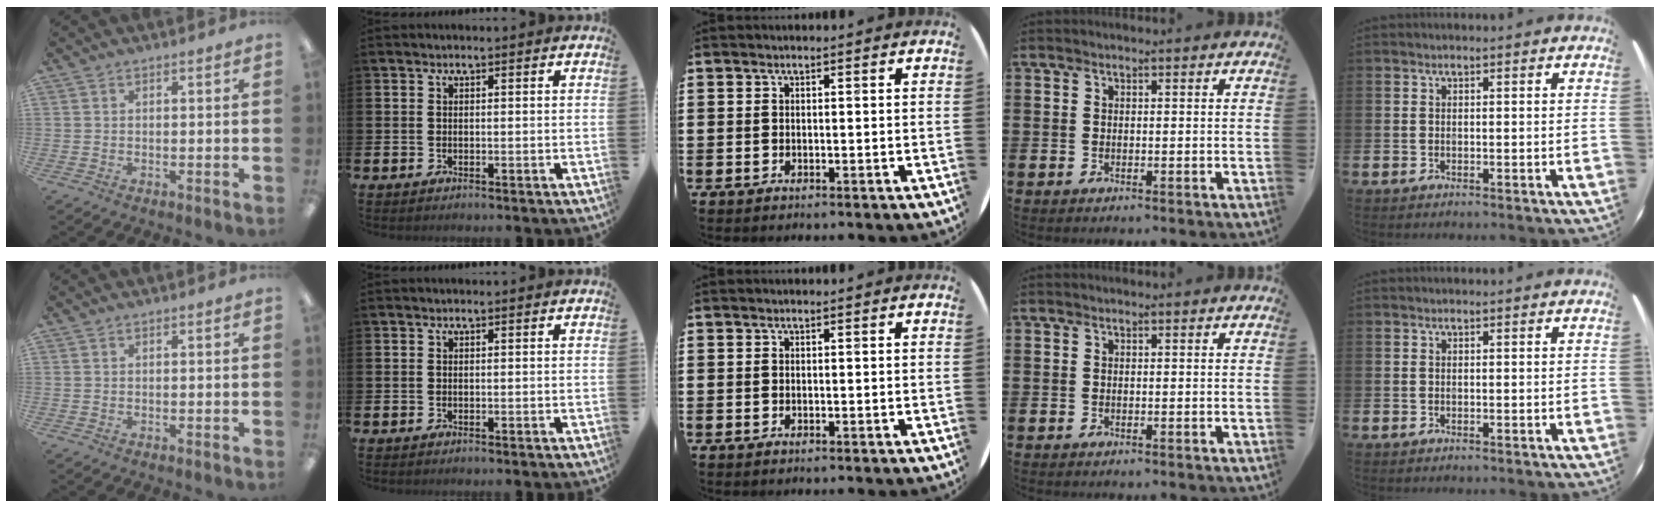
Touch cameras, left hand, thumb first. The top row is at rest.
{}